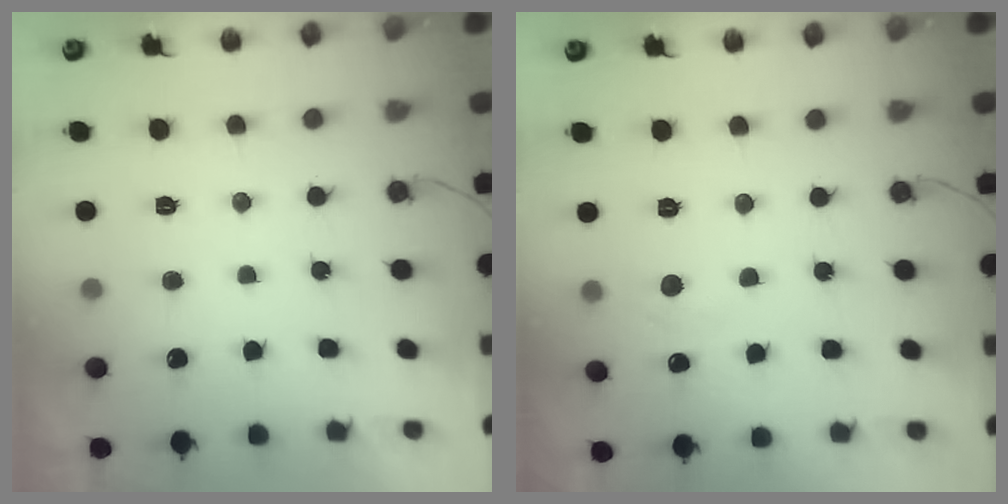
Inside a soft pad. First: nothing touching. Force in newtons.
{"total": 5.3, "press": 5.3, "slide": 0.7}